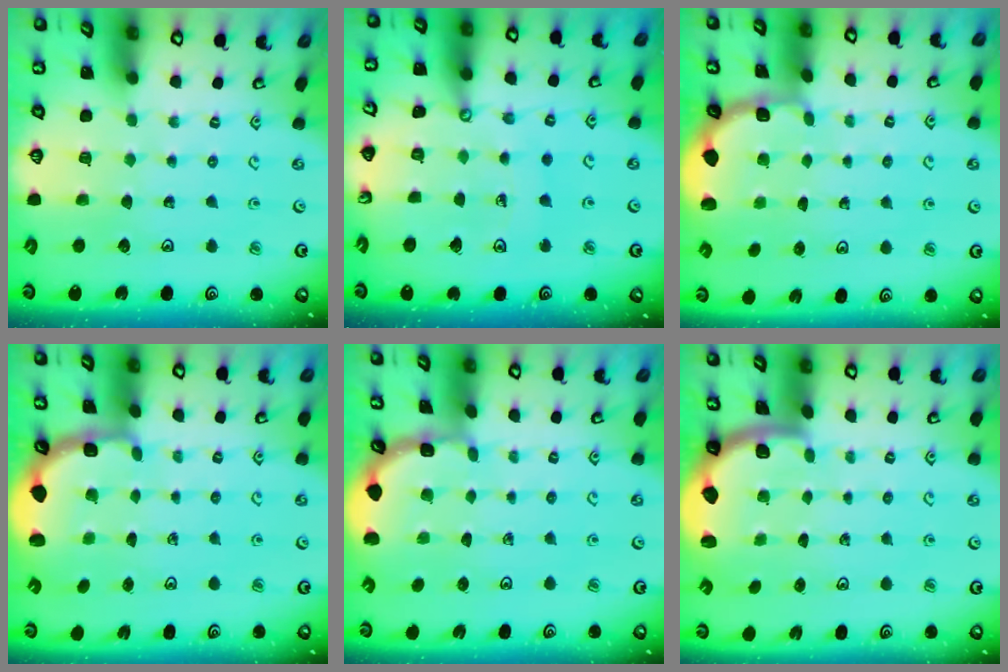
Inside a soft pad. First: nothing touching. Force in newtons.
{"total": 11.9, "press": 11.8, "slide": 1.5}
{"total": 1.9, "press": 1.7, "slide": 0.8}
{"total": 3.0, "press": 2.1, "slide": 2.2}
{"total": 2.1, "press": 2.1, "slide": 0.1}
{"total": 2.0, "press": 2.0, "slide": 0.5}